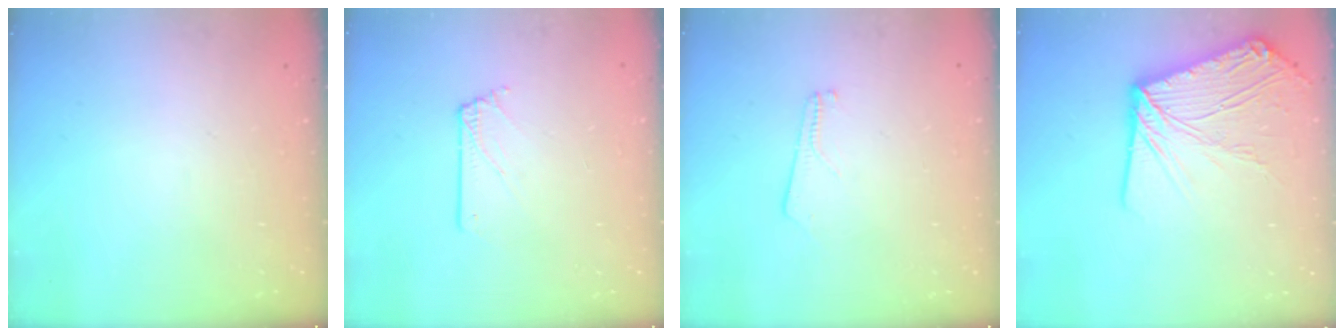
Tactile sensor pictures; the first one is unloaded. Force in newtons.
{"total": 1.4, "press": 1.4, "slide": 0.2}
{"total": 2.6, "press": 2.6, "slide": 0.3}
{"total": 16.5, "press": 16.5, "slide": 1.2}